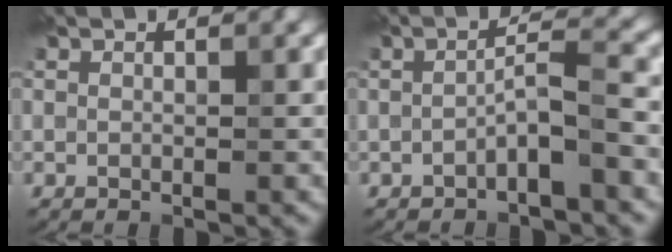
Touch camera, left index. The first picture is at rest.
{"total": 2.6, "force": [-1.2, 0.2, 2.3], "torque": [-0.040, 0.016, -0.026]}